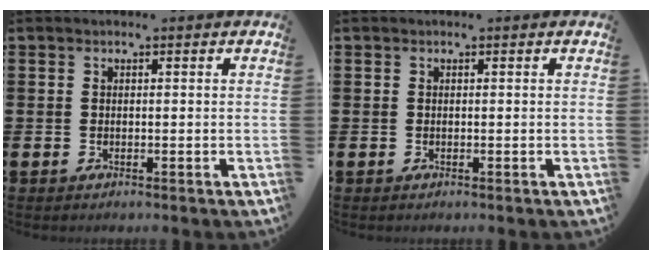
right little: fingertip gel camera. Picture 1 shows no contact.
{"total": 0.0}